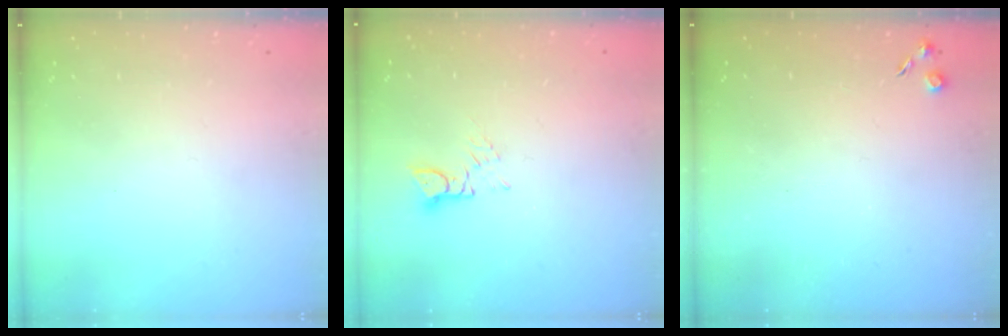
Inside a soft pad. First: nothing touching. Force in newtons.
{"total": 3.1, "press": 3.1, "slide": 0.3}
{"total": 3.7, "press": 3.7, "slide": 0.6}